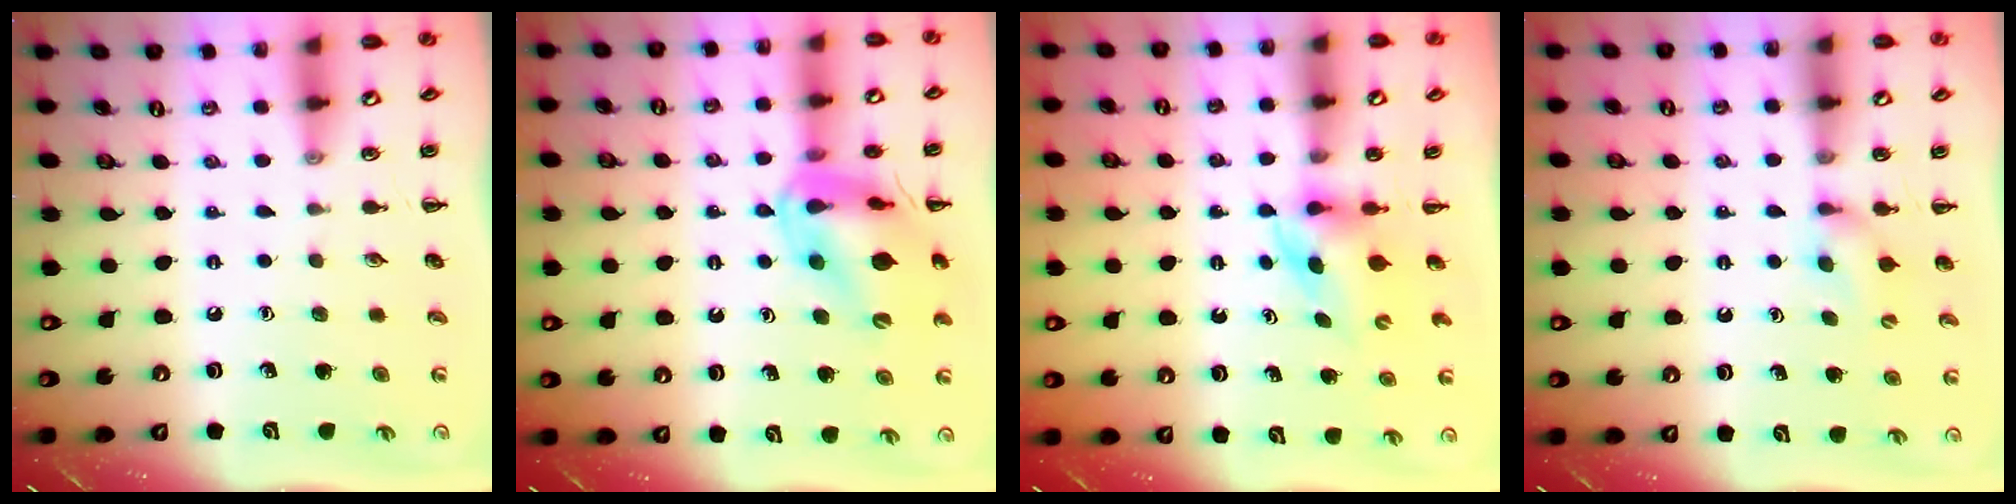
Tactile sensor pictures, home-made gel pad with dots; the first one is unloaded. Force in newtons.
{"total": 16.0, "press": 15.7, "slide": 3.3}
{"total": 3.2, "press": 3.0, "slide": 1.1}
{"total": 6.6, "press": 6.3, "slide": 1.8}